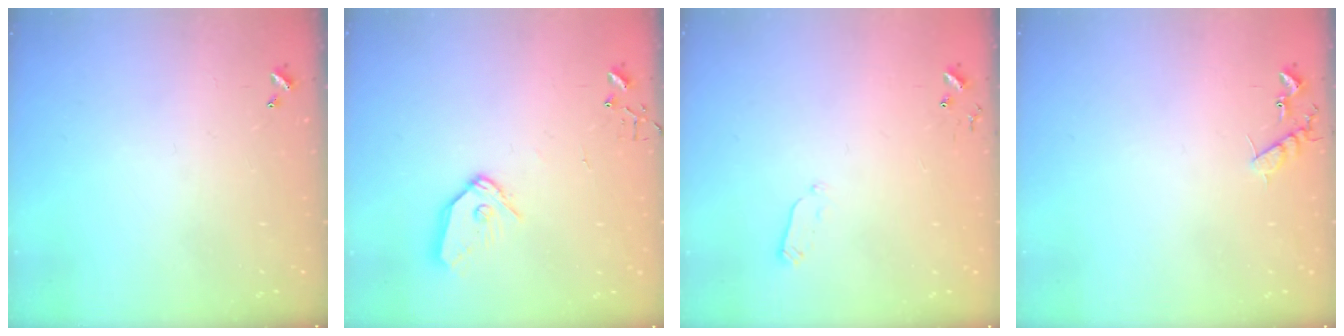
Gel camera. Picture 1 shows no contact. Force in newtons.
{"total": 9.9, "press": 9.8, "slide": 1.2}
{"total": 4.0, "press": 3.9, "slide": 1.0}
{"total": 7.6, "press": 7.6, "slide": 0.4}